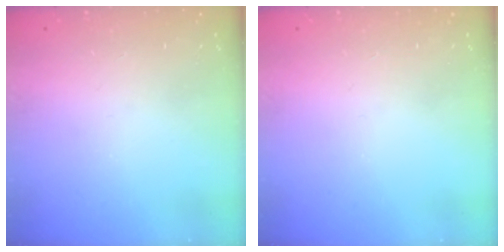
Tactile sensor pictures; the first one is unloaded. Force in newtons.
{"total": 0.0}